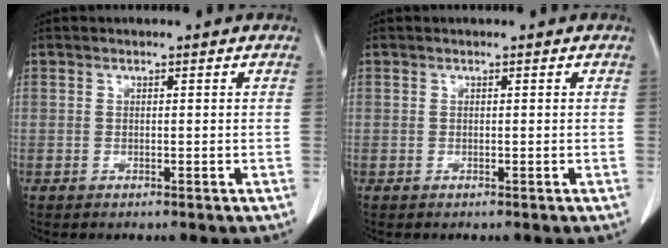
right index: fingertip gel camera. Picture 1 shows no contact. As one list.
[{"total": 0.0}]